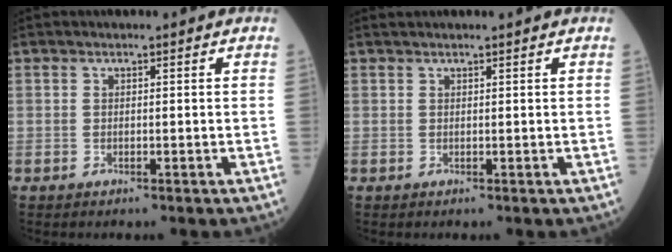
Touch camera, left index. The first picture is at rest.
{"total": 2.2, "force": [2.0, -0.1, 1.0], "torque": [-0.010, 0.023, 0.032]}